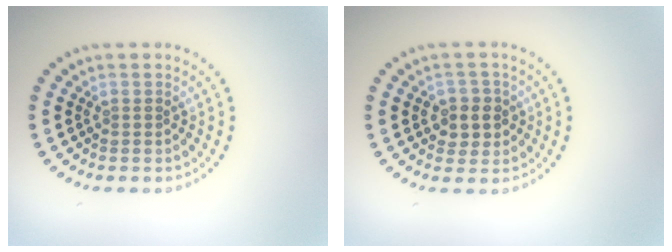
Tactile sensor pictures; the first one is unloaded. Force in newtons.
{"total": 2.8, "press": 2.6, "slide": 0.9}